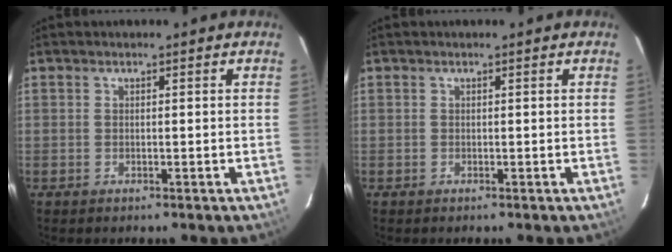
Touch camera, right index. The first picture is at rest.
{"total": 0.0}